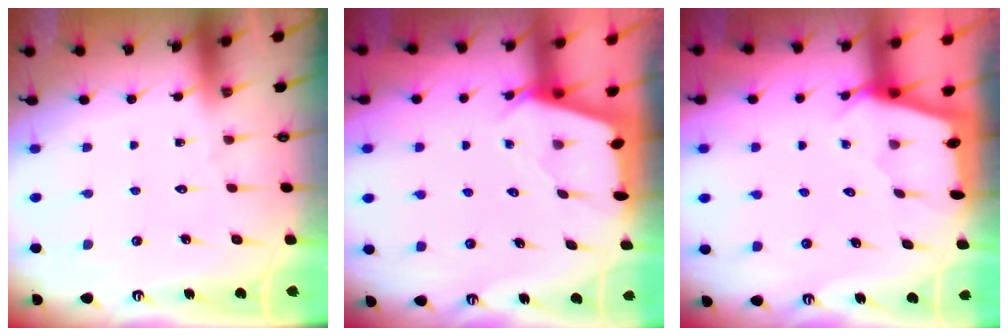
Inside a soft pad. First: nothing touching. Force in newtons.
{"total": 2.5, "press": 2.5, "slide": 0.3}
{"total": 2.3, "press": 2.3, "slide": 0.3}